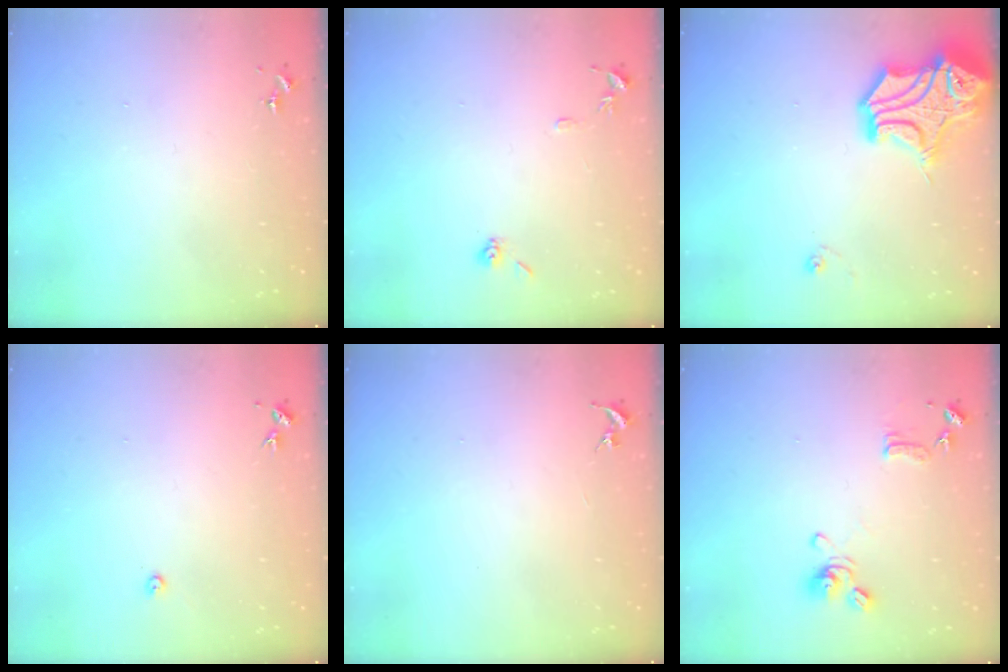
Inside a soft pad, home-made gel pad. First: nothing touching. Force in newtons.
{"total": 7.2, "press": 7.2, "slide": 0.8}
{"total": 17.1, "press": 16.9, "slide": 2.2}
{"total": 2.2, "press": 2.2, "slide": 0.3}
{"total": 0.0}
{"total": 9.8, "press": 9.7, "slide": 1.7}